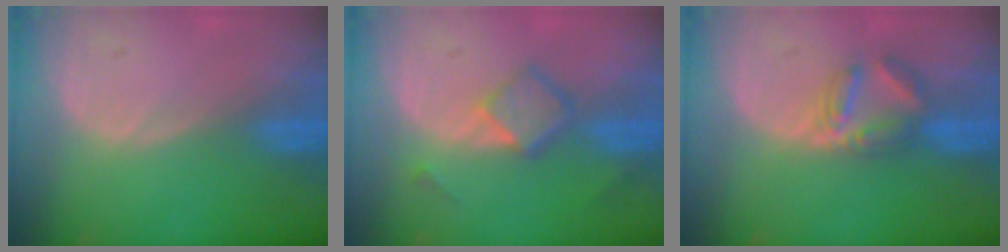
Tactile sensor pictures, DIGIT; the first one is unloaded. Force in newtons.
{"total": 5.2, "press": 4.6, "slide": 2.4}
{"total": 5.1, "press": 5.0, "slide": 1.1}